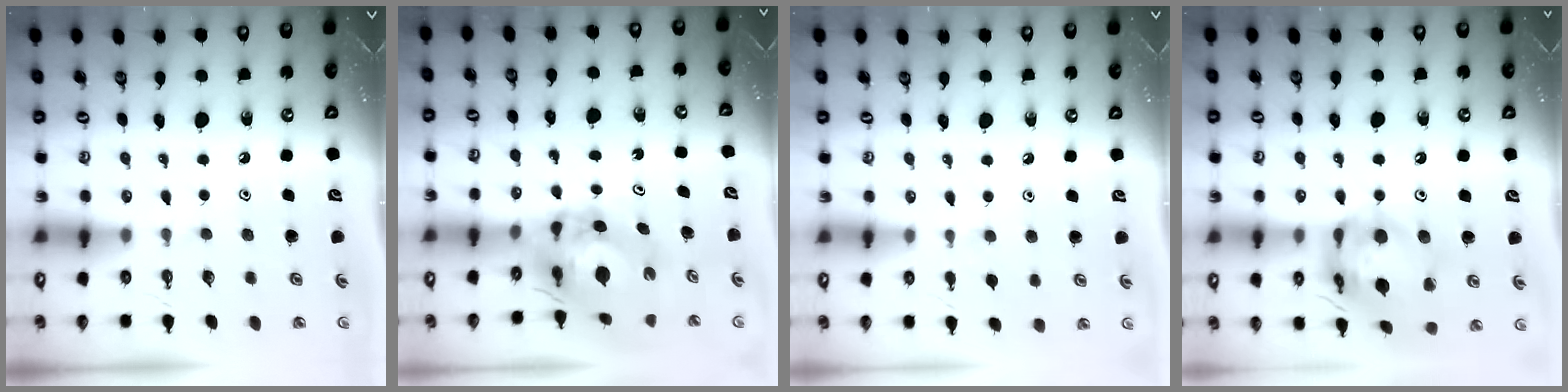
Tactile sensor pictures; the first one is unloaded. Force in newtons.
{"total": 10.9, "press": 10.9, "slide": 0.6}
{"total": 2.7, "press": 2.6, "slide": 0.5}
{"total": 17.4, "press": 17.2, "slide": 2.3}